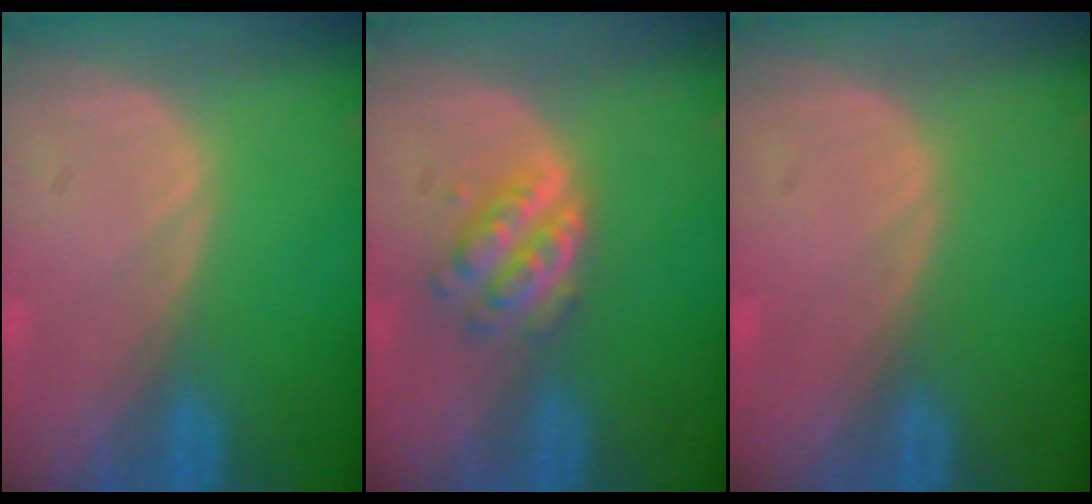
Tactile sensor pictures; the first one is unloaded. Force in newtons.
{"total": 4.9, "press": 4.4, "slide": 2.2}
{"total": 0.5, "press": 0.0, "slide": 0.5}